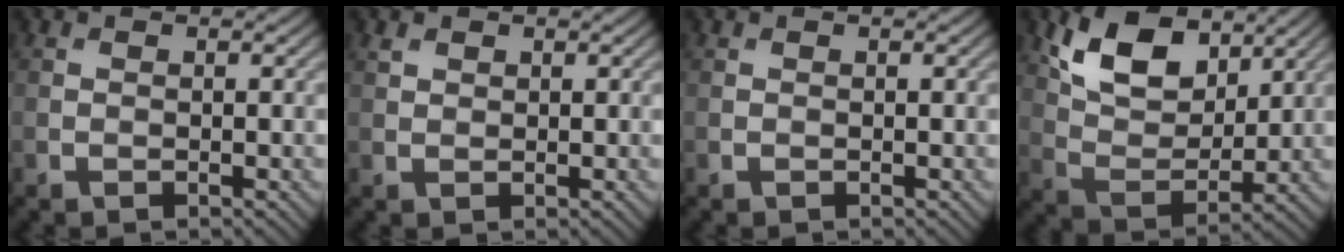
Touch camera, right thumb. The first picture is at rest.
{"total": 1.1, "force": [0.8, 0.7, 0.4], "torque": [-0.011, -0.001, 0.017]}
{"total": 0.0}
{"total": 10.4, "force": [5.6, 5.8, 6.5], "torque": [-0.142, -0.003, 0.104]}